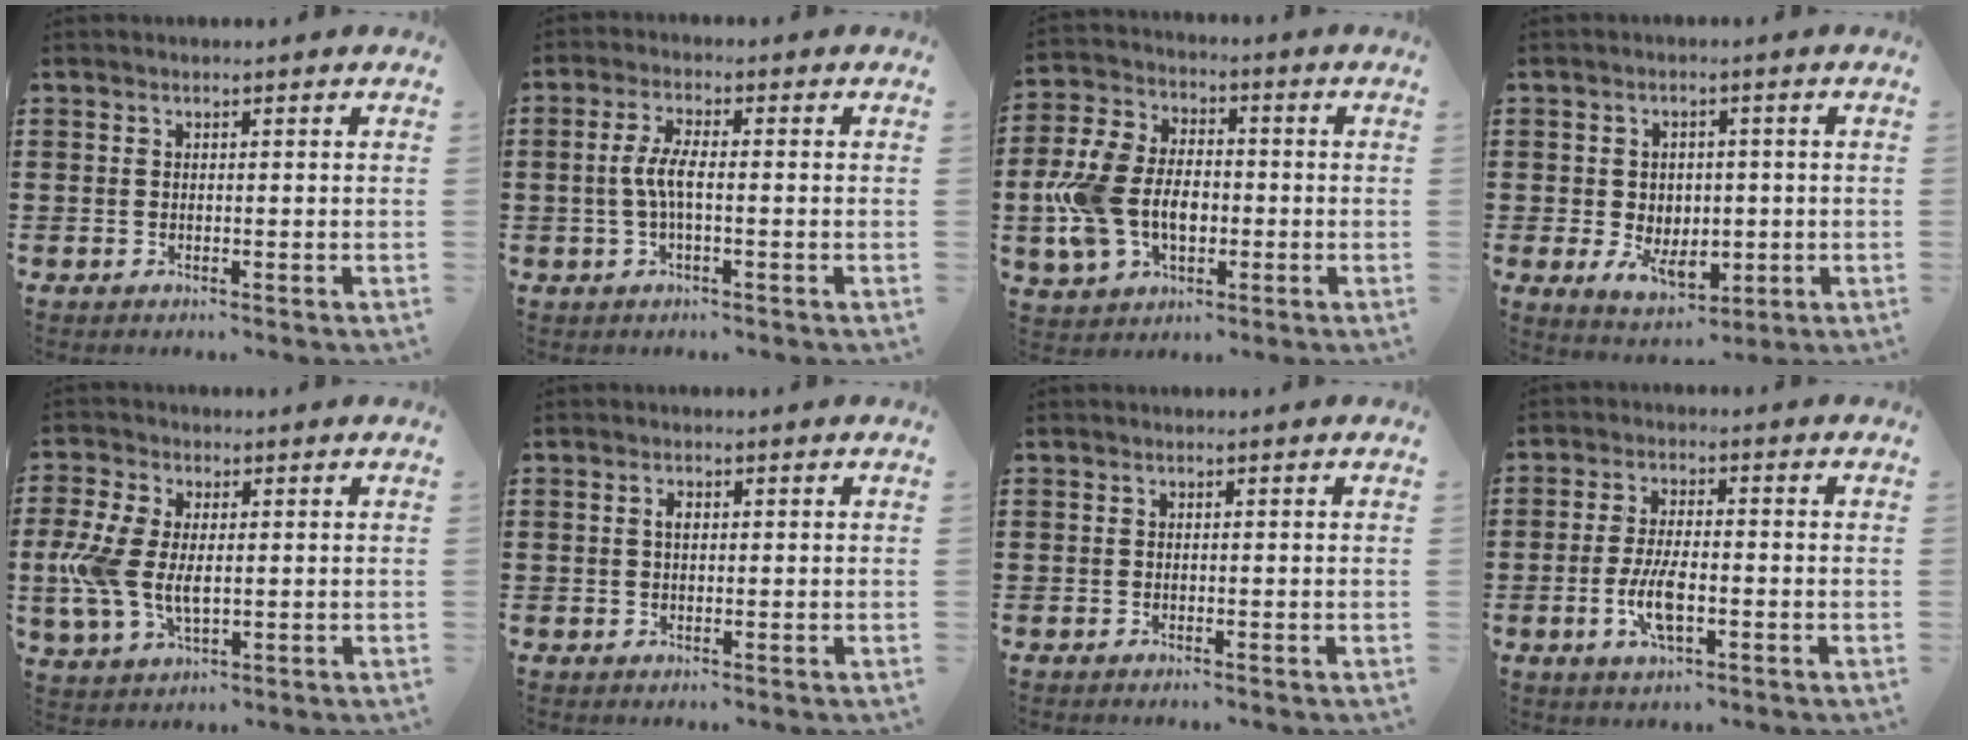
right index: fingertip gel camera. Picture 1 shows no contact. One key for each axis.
{"total": 4.3, "fx": -0.7, "fy": 1.1, "fz": 4.1, "tx": -0.096, "ty": -0.005, "tz": -0.021}
{"total": 9.8, "fx": -1.8, "fy": 6.7, "fz": 6.9, "tx": -0.187, "ty": 0.002, "tz": -0.041}
{"total": 5.1, "fx": -0.8, "fy": 4.0, "fz": 3.1, "tx": -0.048, "ty": 0.005, "tz": -0.017}
{"total": 7.9, "fx": -0.2, "fy": 4.7, "fz": 6.4, "tx": -0.161, "ty": 0.000, "tz": -0.011}
{"total": 1.5, "fx": 0.2, "fy": 0.8, "fz": 1.2, "tx": -0.026, "ty": 0.006, "tz": 0.003}
{"total": 0.0}
{"total": 6.0, "fx": -1.8, "fy": 2.1, "fz": 5.3, "tx": -0.116, "ty": -0.003, "tz": -0.037}